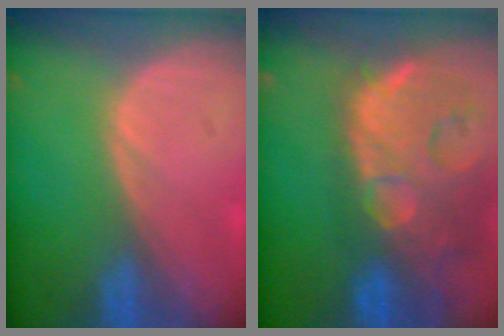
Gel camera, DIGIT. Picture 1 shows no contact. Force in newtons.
{"total": 14.8, "press": 11.9, "slide": 8.9}